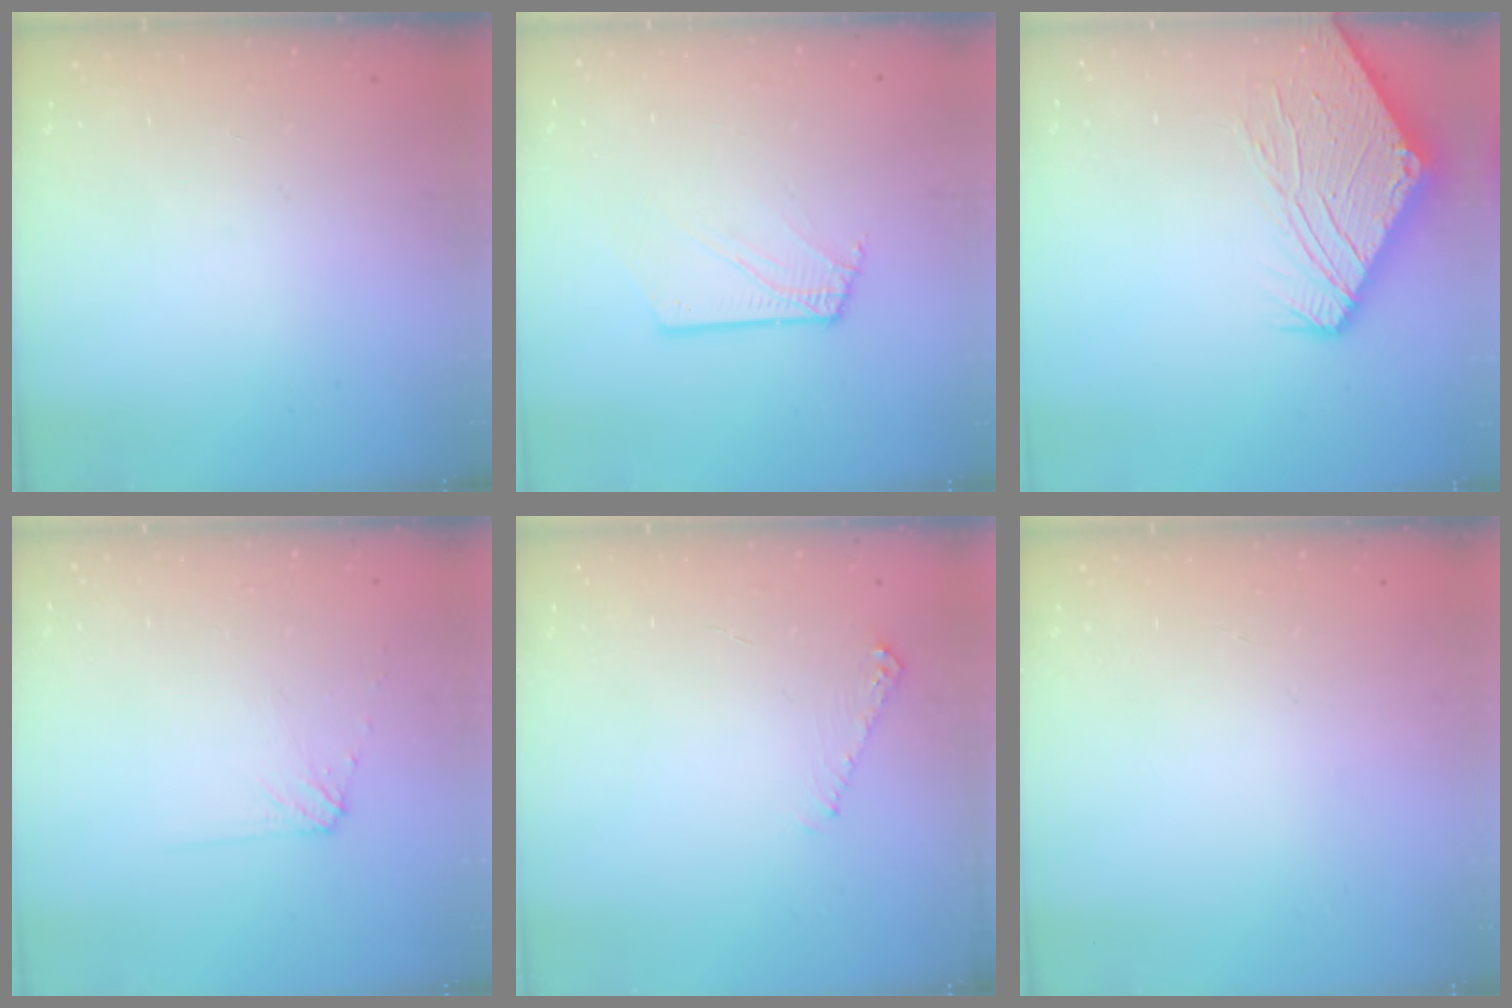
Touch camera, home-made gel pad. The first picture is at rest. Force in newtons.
{"total": 2.6, "press": 2.6, "slide": 0.3}
{"total": 13.5, "press": 13.4, "slide": 1.8}
{"total": 5.5, "press": 5.4, "slide": 0.7}
{"total": 4.7, "press": 4.7, "slide": 0.7}
{"total": 0.0}